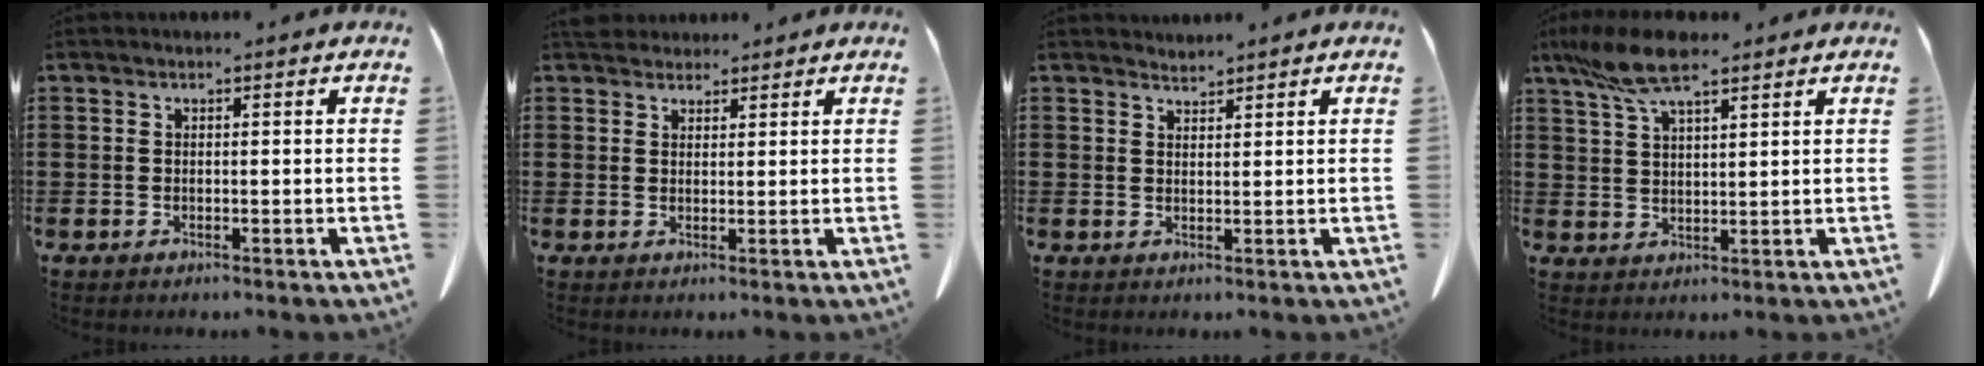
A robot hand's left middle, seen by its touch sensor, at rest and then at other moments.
{"total": 3.2, "force": [3.0, 1.1, 0.5], "torque": [-0.010, -0.007, 0.058]}
{"total": 1.8, "force": [1.8, 0.1, -0.3], "torque": [0.002, -0.002, 0.036]}
{"total": 8.2, "force": [5.8, 2.2, 5.4], "torque": [-0.126, -0.008, 0.106]}